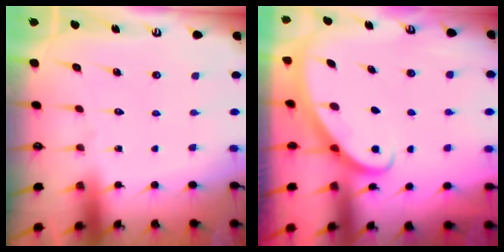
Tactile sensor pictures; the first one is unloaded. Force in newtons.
{"total": 2.9, "press": 2.9, "slide": 0.2}